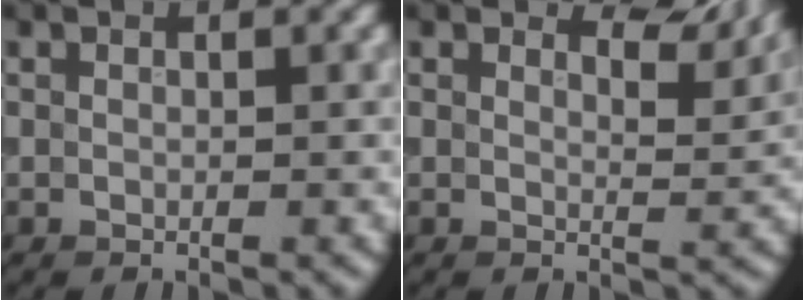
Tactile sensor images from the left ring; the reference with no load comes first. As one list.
[{"total": 3.2, "force": [2.7, 0.9, 1.6], "torque": [-0.025, -0.004, 0.034]}]